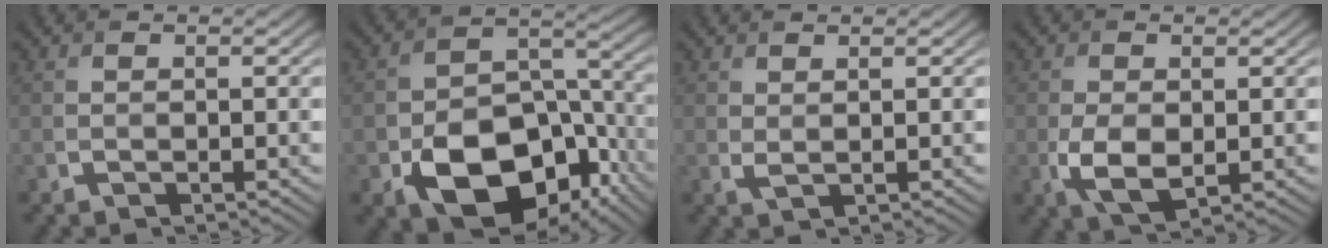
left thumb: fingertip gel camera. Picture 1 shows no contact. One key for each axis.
{"total": 14.2, "fx": -6.2, "fy": 9.1, "fz": 8.9, "tx": -0.152, "ty": -0.036, "tz": -0.102}
{"total": 1.2, "fx": 0.8, "fy": 0.3, "fz": 0.8, "tx": -0.024, "ty": -0.003, "tz": 0.019}
{"total": 4.6, "fx": -0.6, "fy": 2.7, "fz": 3.7, "tx": -0.088, "ty": -0.015, "tz": -0.008}